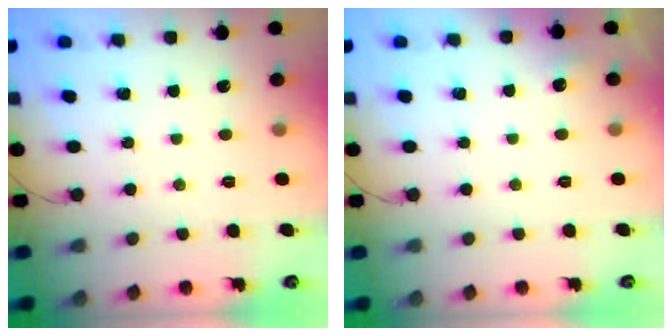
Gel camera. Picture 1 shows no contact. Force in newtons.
{"total": 3.7, "press": 3.4, "slide": 1.6}